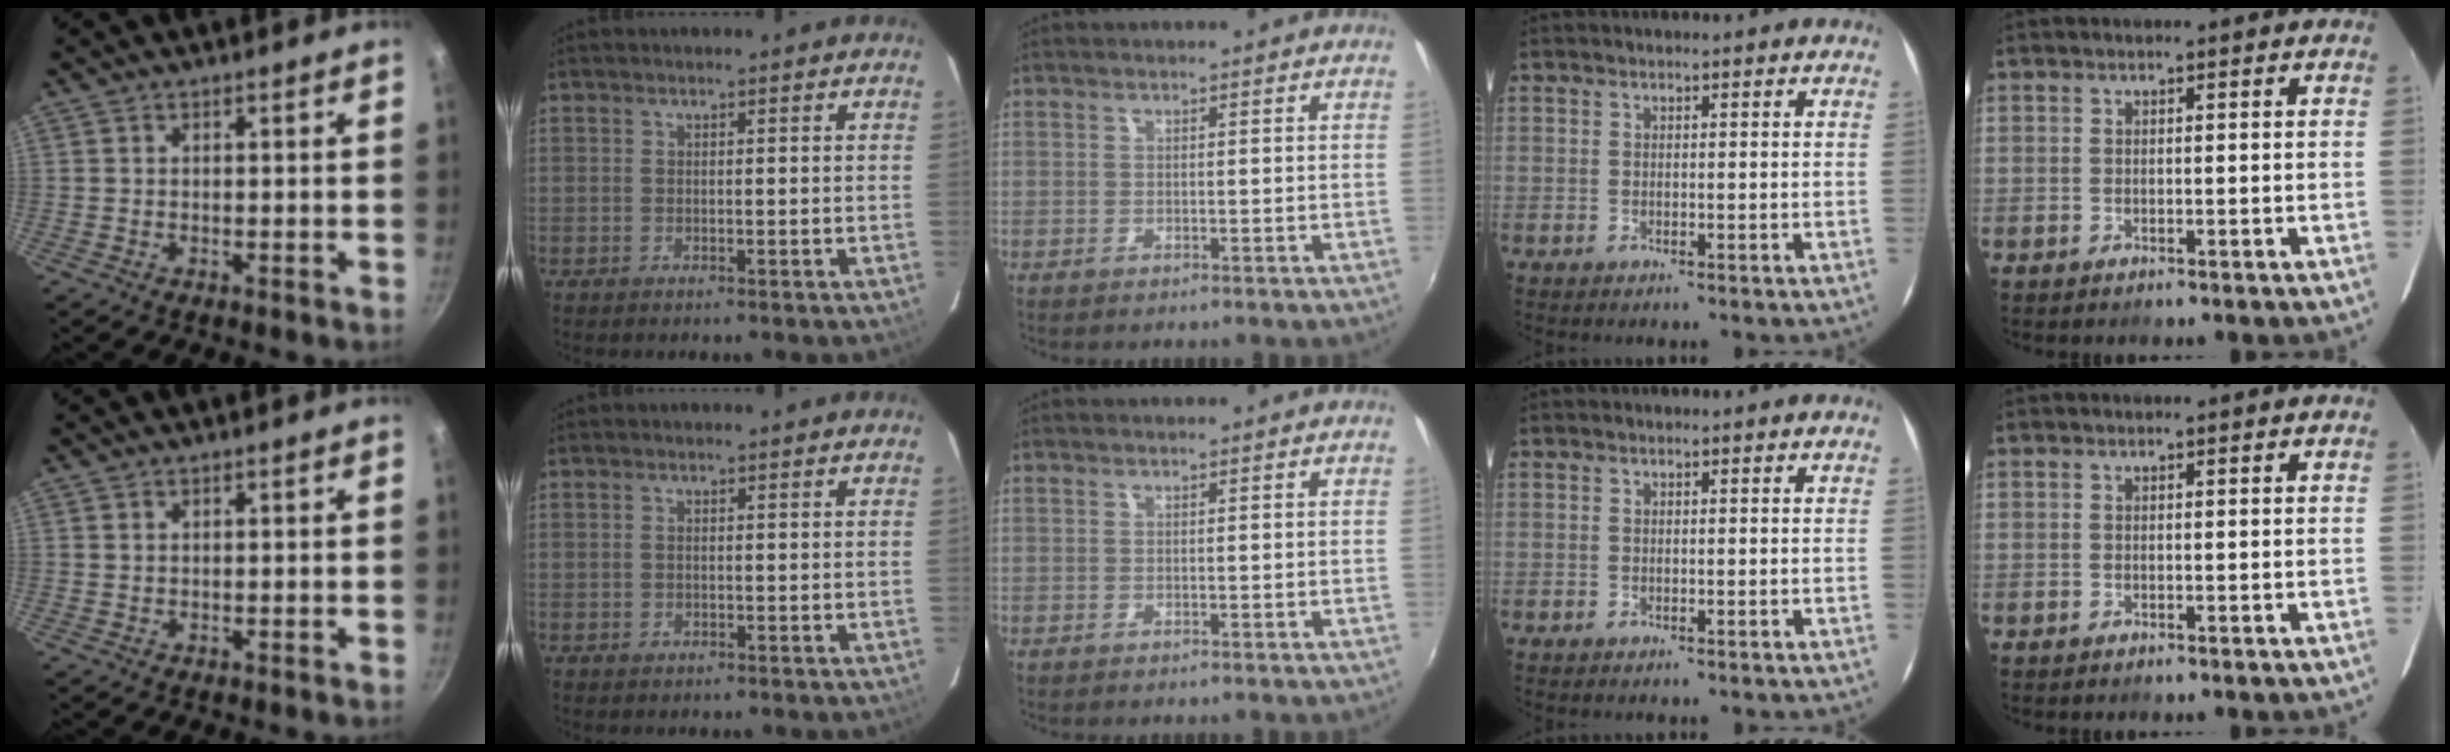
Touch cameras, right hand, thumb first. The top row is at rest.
{"index": {"total": 0.6, "force": [-0.1, 0.5, 0.3], "torque": [-0.004, 0.001, -0.001]}}